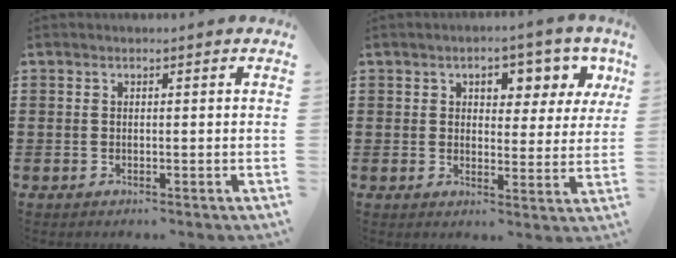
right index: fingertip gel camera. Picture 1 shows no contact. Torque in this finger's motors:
{"motor_torque": [0.76, 0.22, 0.20, 0.09]}